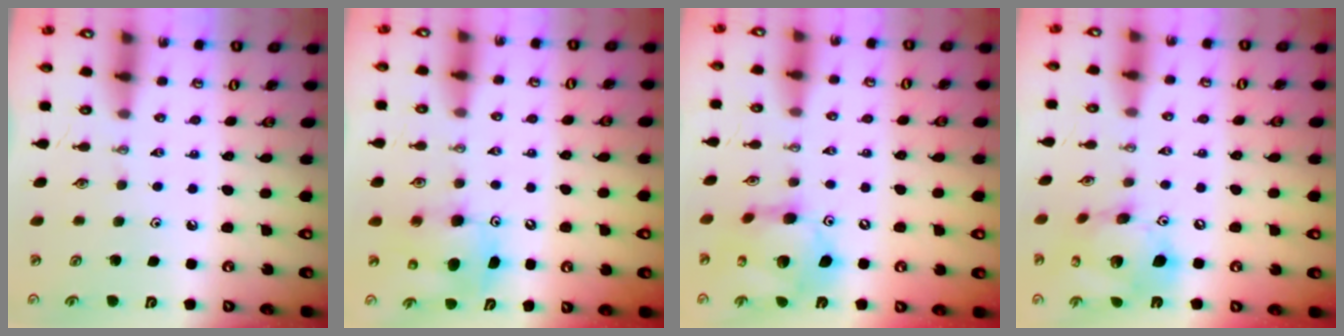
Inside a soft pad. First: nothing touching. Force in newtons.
{"total": 7.9, "press": 7.8, "slide": 0.8}
{"total": 13.7, "press": 13.6, "slide": 1.4}
{"total": 16.9, "press": 16.6, "slide": 3.3}